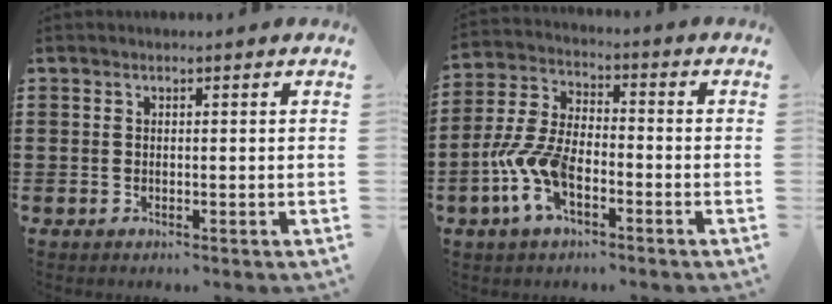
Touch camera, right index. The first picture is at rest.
{"total": 8.9, "force": [-3.7, 4.2, 7.0], "torque": [-0.188, -0.013, -0.076]}